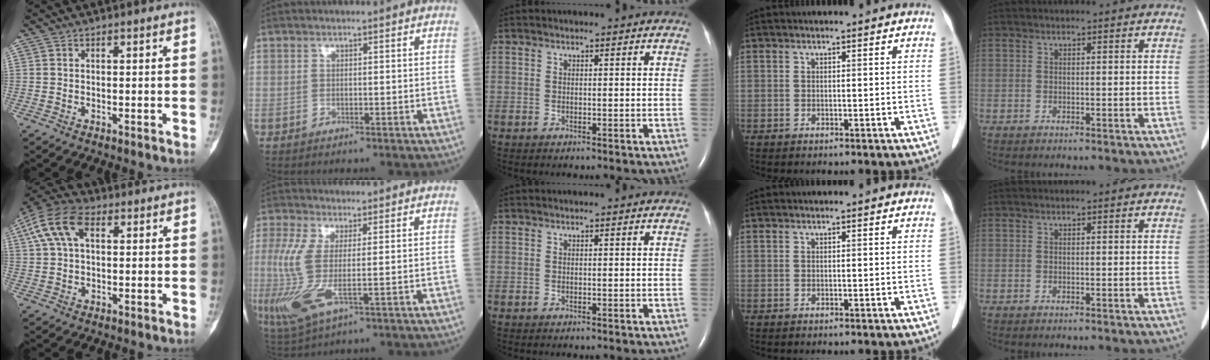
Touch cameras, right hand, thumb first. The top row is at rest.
{"thumb": {"total": 9.9, "force": [3.1, 5.7, 7.5], "torque": [-0.158, 0.028, 0.052]}, "index": {"total": 8.7, "force": [-1.2, 2.0, 8.4], "torque": [-0.210, -0.024, -0.020]}}